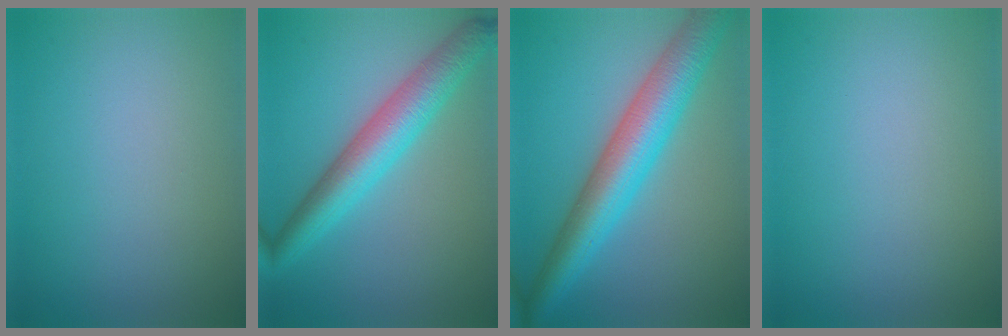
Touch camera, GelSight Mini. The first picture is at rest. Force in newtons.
{"total": 6.0, "press": 6.0, "slide": 0.1}
{"total": 8.0, "press": 8.0, "slide": 0.3}
{"total": 0.0}